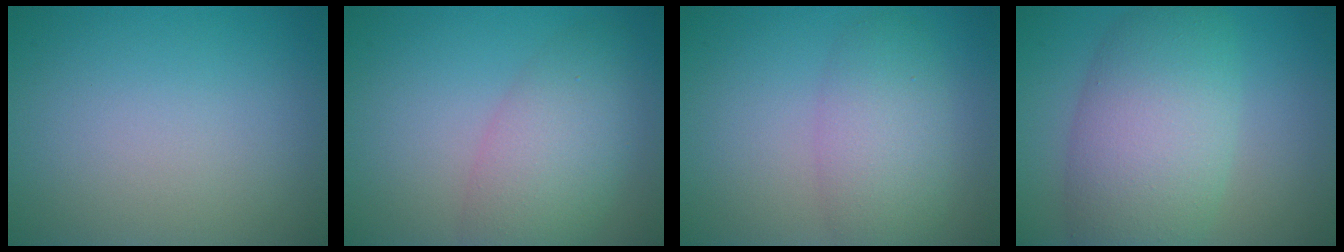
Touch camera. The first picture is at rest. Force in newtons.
{"total": 5.3, "press": 5.3, "slide": 0.2}
{"total": 4.6, "press": 4.6, "slide": 0.2}
{"total": 8.5, "press": 8.5, "slide": 0.2}